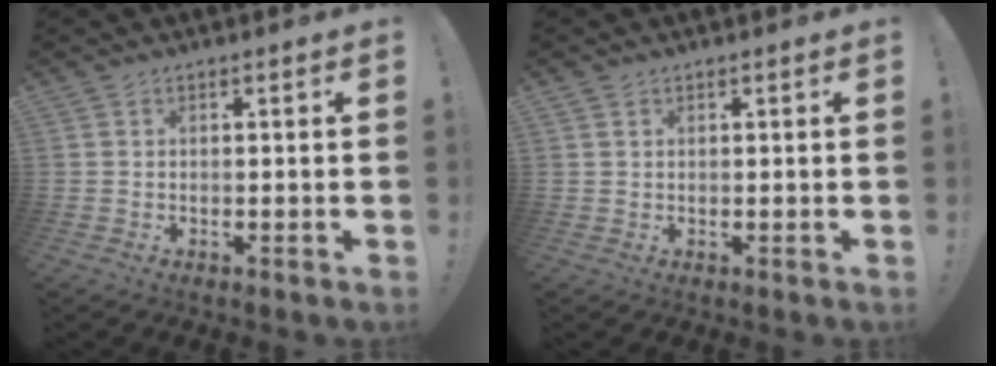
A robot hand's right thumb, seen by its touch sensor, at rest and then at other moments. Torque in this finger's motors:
{"motor_torque": [0.03, -0.05, 0.13, -0.25, 0.07]}